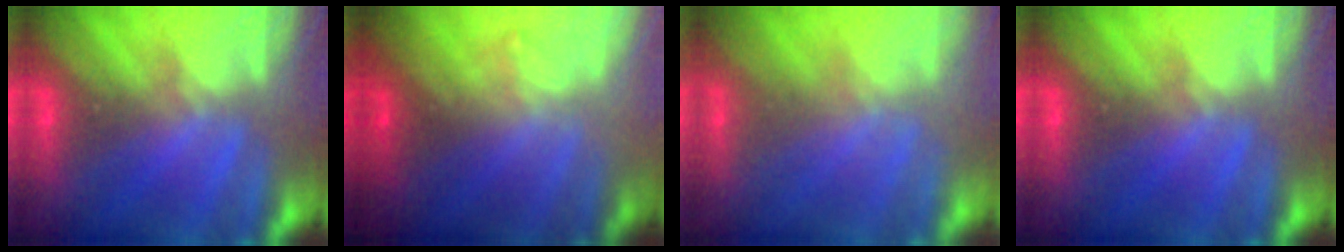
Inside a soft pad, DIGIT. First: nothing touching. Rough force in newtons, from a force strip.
{"total": 7.7}
{"total": 1.8}
{"total": 0.0}